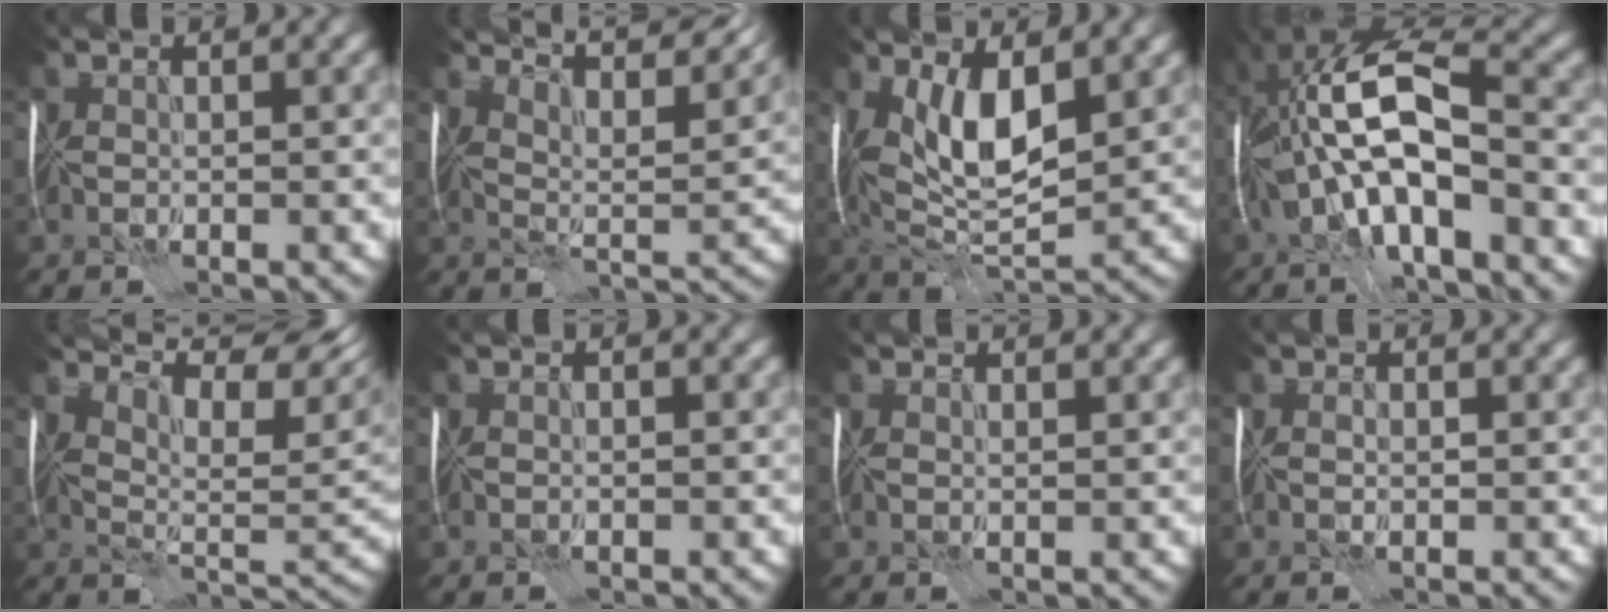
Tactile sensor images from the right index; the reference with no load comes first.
{"total": 9.4, "force": [7.7, 2.0, 5.0], "torque": [-0.082, 0.003, 0.094]}
{"total": 7.4, "force": [1.3, 3.2, 6.5], "torque": [-0.128, -0.007, 0.024]}
{"total": 13.4, "force": [-2.8, 5.1, 12.1], "torque": [-0.217, 0.018, -0.054]}
{"total": 10.7, "force": [6.8, 3.1, 7.6], "torque": [-0.132, 0.016, 0.109]}
{"total": 0.0}
{"total": 2.2, "force": [1.9, 0.6, 1.0], "torque": [-0.015, 0.006, 0.015]}
{"total": 1.1, "force": [0.4, 0.7, 0.7], "torque": [-0.010, 0.002, -0.002]}